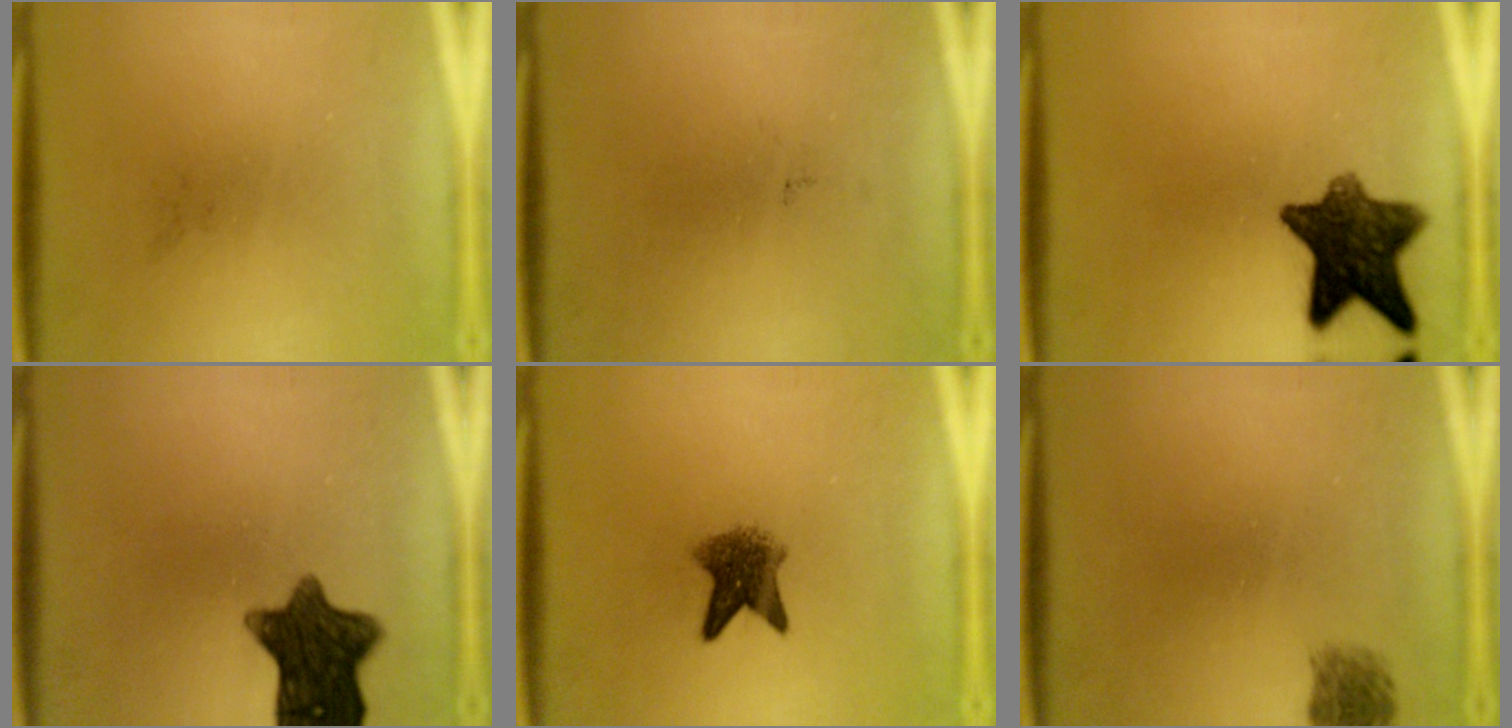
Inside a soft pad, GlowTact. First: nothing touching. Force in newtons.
{"total": 0.0}
{"total": 11.0}
{"total": 10.8}
{"total": 5.2}
{"total": 1.9}